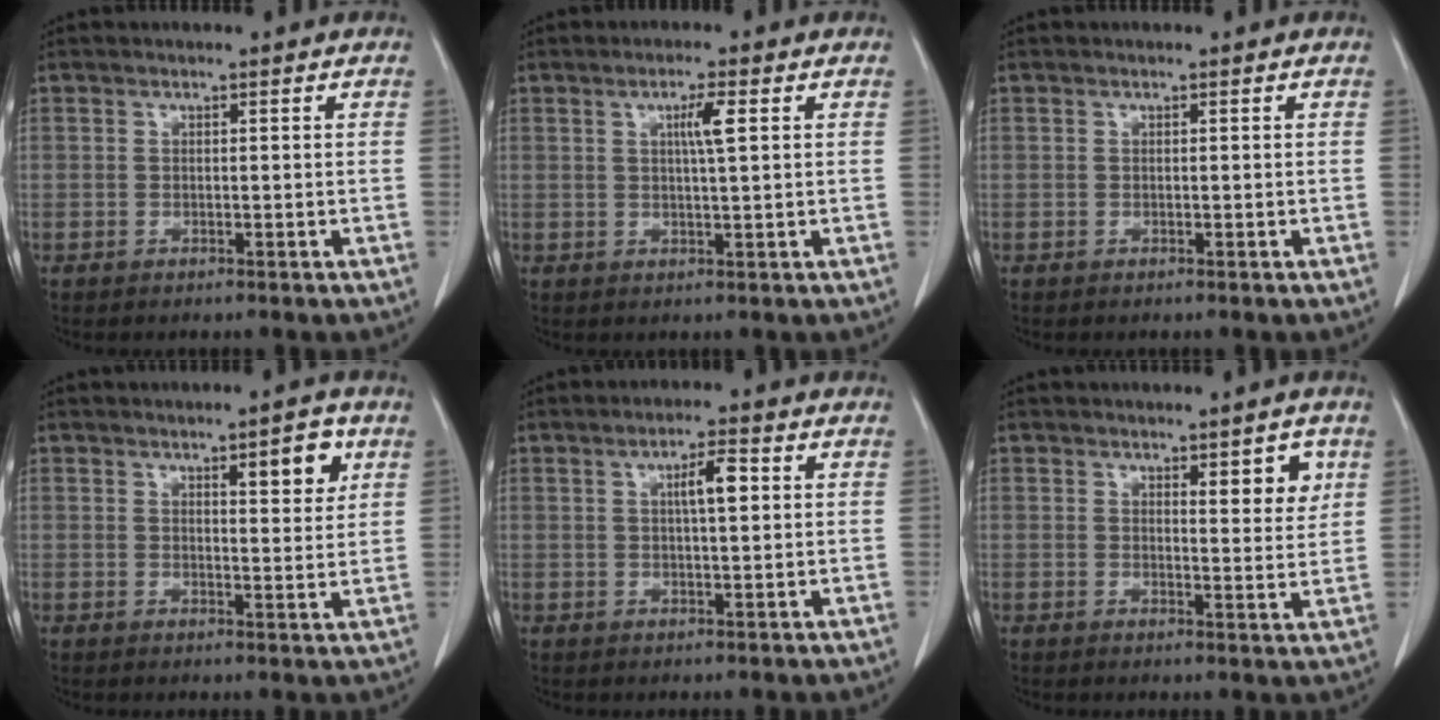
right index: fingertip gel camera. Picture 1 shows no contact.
{"total": 3.4, "force": [1.1, -0.1, 3.2], "torque": [-0.055, 0.000, 0.017]}
{"total": 0.0}
{"total": 5.1, "force": [2.6, 1.2, 4.2], "torque": [-0.056, -0.005, 0.037]}
{"total": 4.3, "force": [1.1, 0.8, 4.1], "torque": [-0.069, 0.006, 0.017]}
{"total": 4.5, "force": [2.3, 1.2, 3.7], "torque": [-0.047, -0.008, 0.031]}